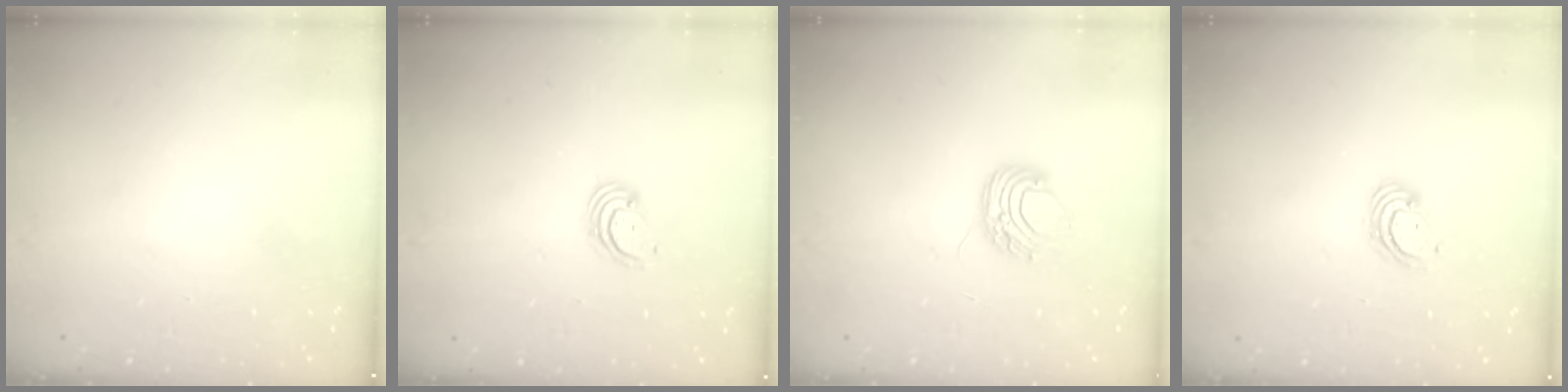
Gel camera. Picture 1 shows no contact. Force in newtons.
{"total": 2.6, "press": 2.6, "slide": 0.3}
{"total": 7.5, "press": 7.4, "slide": 0.7}
{"total": 4.0, "press": 3.9, "slide": 0.2}